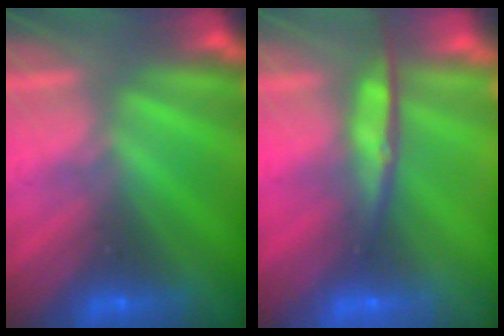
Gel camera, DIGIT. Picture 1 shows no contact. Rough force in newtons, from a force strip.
{"total": 7.4}